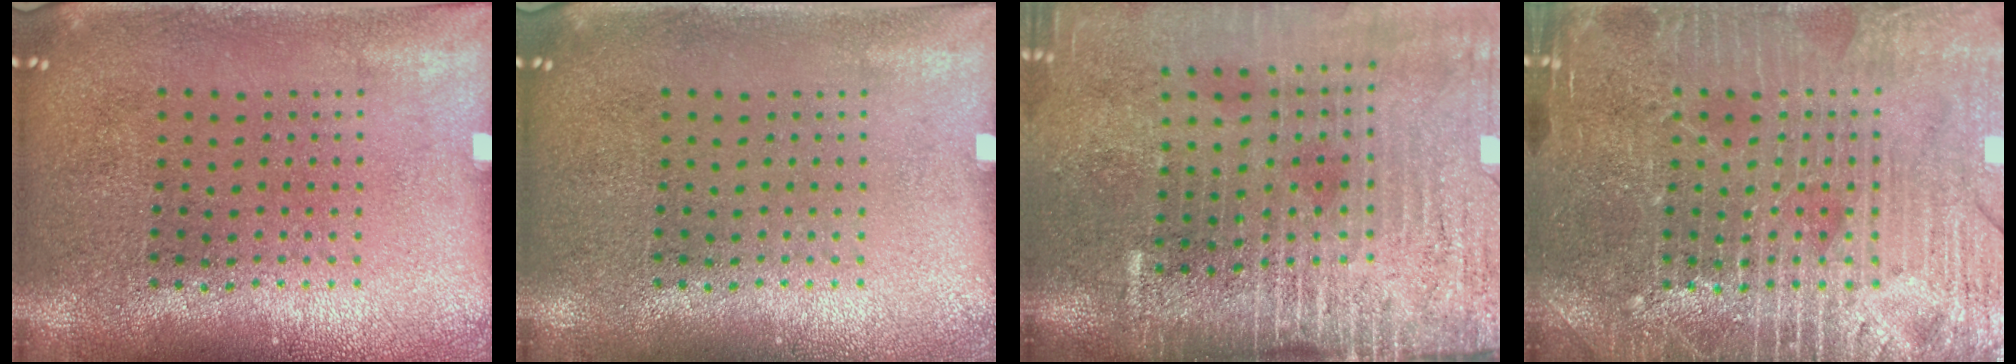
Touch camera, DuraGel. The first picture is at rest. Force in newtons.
{"total": 0.0}
{"total": 4.0, "press": 3.4, "slide": 2.2}
{"total": 4.0, "press": 4.0, "slide": 0.5}